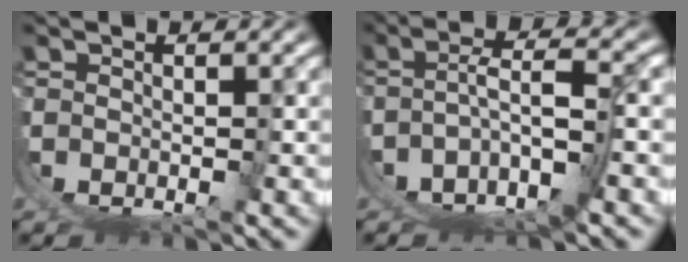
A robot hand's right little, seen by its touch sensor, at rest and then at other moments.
{"total": 6.2, "force": [-3.5, 3.1, 4.0], "torque": [-0.069, -0.017, -0.050]}